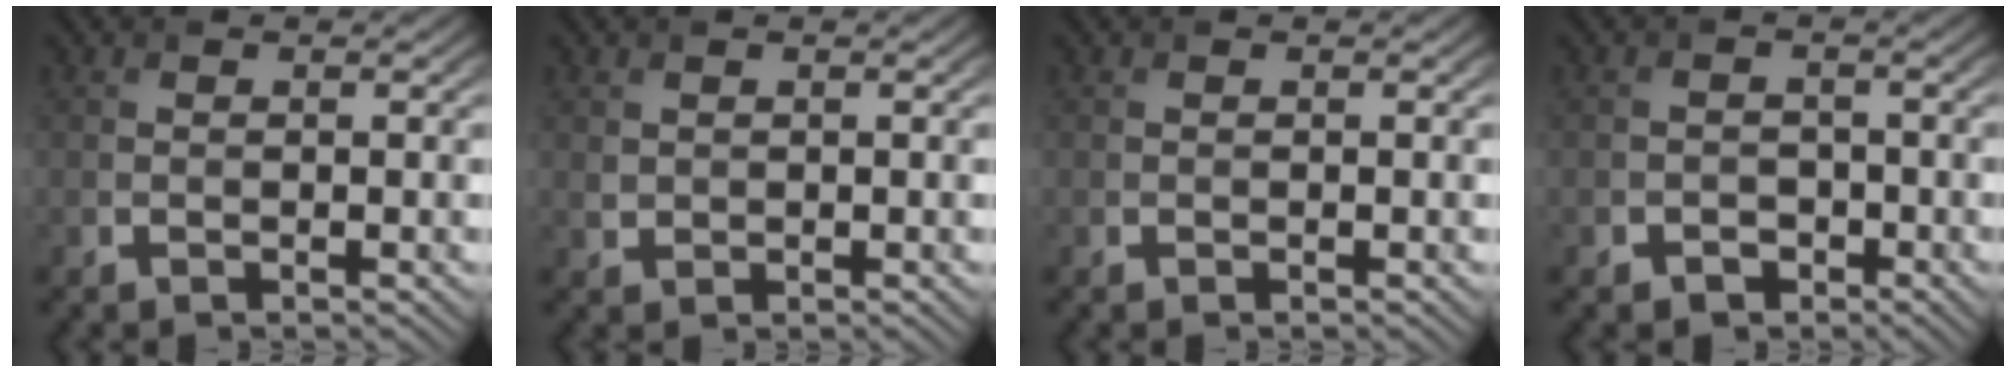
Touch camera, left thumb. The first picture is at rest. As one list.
[{"total": 0.9, "force": [0.6, 0.7, 0.1], "torque": [-0.007, -0.003, 0.016]}, {"total": 0.0}, {"total": 2.1, "force": [-1.3, 1.5, -0.1], "torque": [0.008, -0.001, -0.025]}]